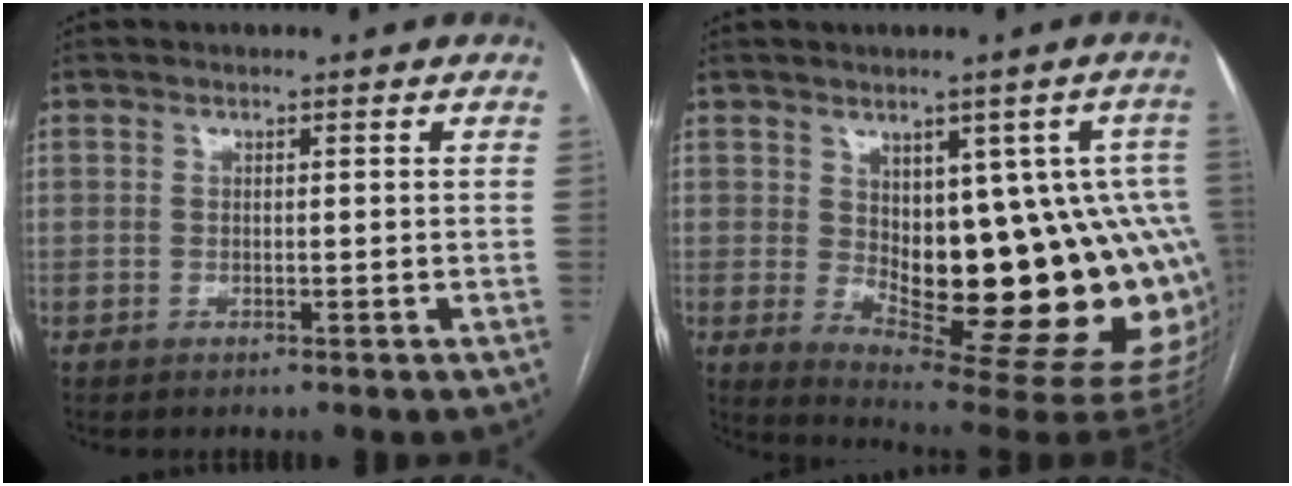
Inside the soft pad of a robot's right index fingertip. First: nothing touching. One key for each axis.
{"total": 19.8, "fx": -1.0, "fy": 7.2, "fz": 18.4, "tx": -0.156, "ty": 0.014, "tz": 0.012}